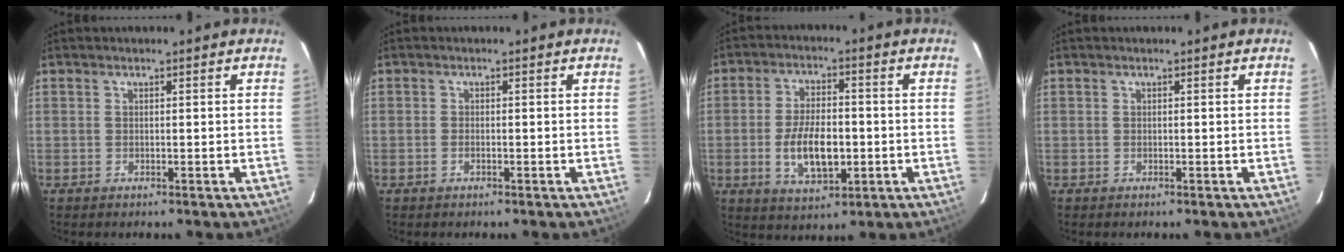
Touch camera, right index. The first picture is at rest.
{"total": 0.8, "force": [-0.4, 0.4, 0.6], "torque": [-0.013, 0.000, -0.008]}
{"total": 9.9, "force": [-2.0, 4.8, 8.4], "torque": [-0.166, -0.005, -0.029]}
{"total": 0.0}